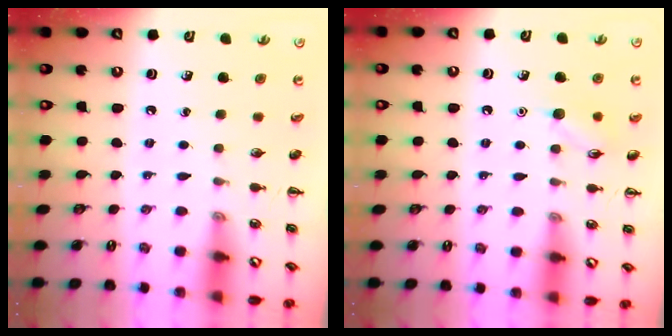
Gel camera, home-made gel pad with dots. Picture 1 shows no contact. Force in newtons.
{"total": 7.3, "press": 7.2, "slide": 1.0}